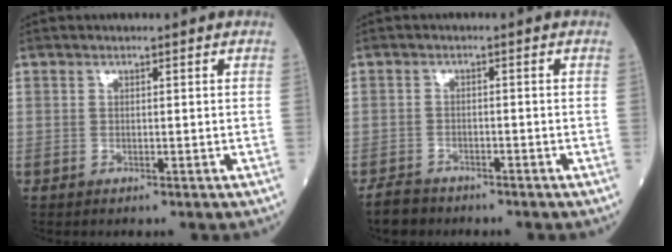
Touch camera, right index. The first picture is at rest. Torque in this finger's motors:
{"motor_torque": [-0.69, -0.21, -0.02, 0.02]}